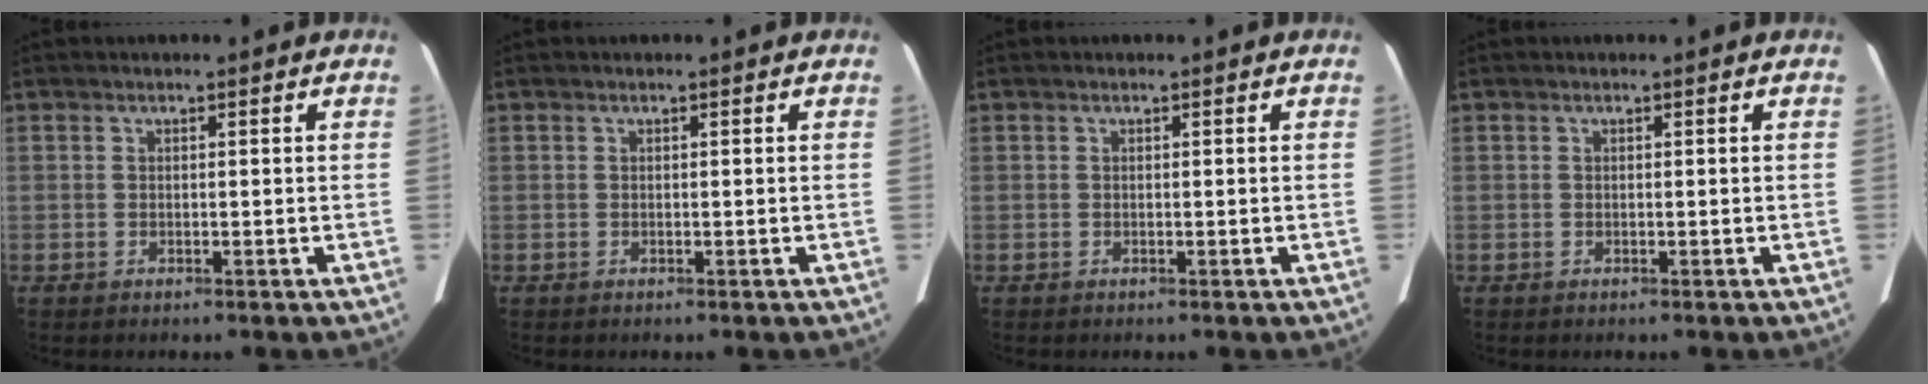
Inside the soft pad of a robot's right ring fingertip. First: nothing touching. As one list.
[{"total": 0.0}, {"total": 0.0}, {"total": 0.0}]